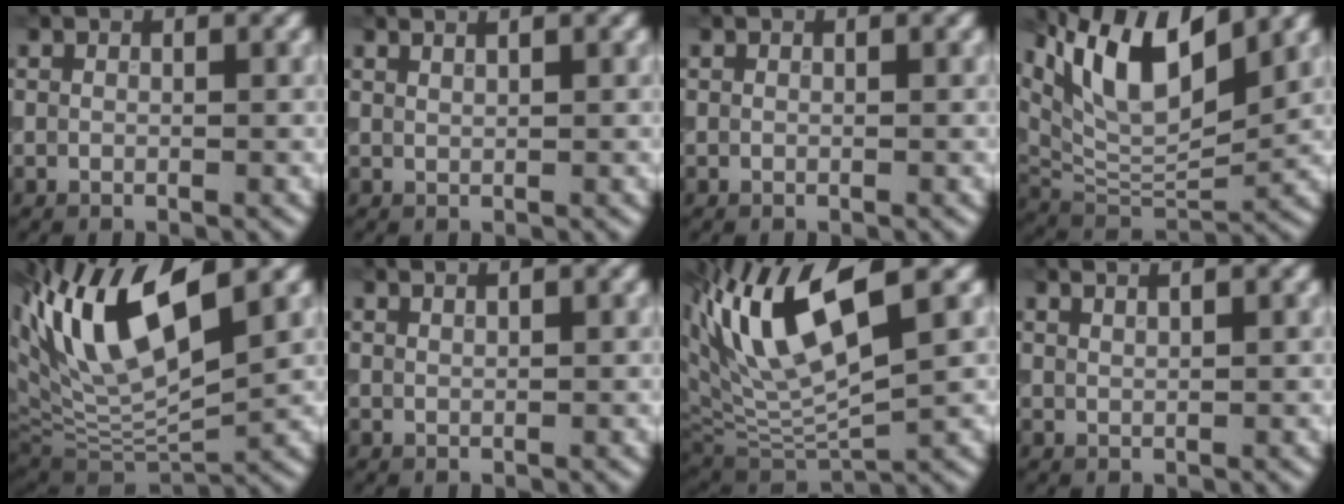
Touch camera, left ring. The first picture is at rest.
{"total": 1.5, "force": [1.2, 0.5, 0.9], "torque": [0.003, 0.001, 0.002]}
{"total": 0.0}
{"total": 10.2, "force": [5.5, 3.7, 7.7], "torque": [-0.144, 0.003, 0.104]}
{"total": 12.6, "force": [4.7, 4.3, 10.8], "torque": [-0.210, 0.014, 0.085]}
{"total": 0.9, "force": [0.7, 0.2, 0.5], "torque": [0.001, -0.002, 0.004]}
{"total": 10.5, "force": [4.1, 3.3, 9.1], "torque": [-0.184, 0.010, 0.080]}
{"total": 1.8, "force": [1.4, 0.6, 1.0], "torque": [0.004, 0.004, 0.001]}